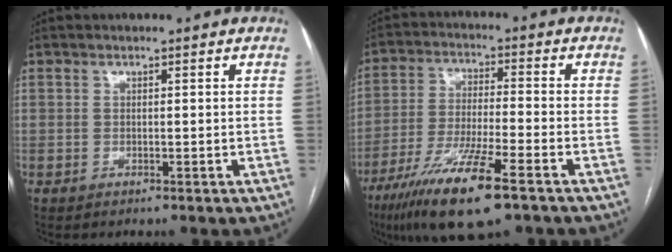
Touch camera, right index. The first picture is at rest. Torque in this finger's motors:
{"motor_torque": [1.11, -1.03, 0.74, 0.21]}